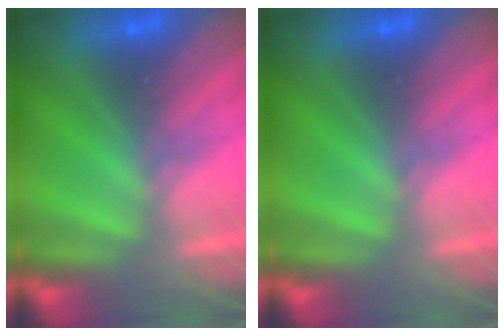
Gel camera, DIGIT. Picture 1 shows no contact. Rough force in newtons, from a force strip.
{"total": 0.0}